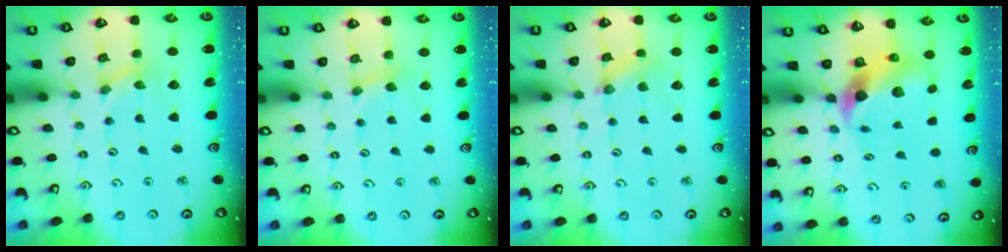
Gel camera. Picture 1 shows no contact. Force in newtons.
{"total": 1.9, "press": 1.8, "slide": 0.4}
{"total": 2.5, "press": 2.5, "slide": 0.3}
{"total": 9.1, "press": 9.0, "slide": 1.2}